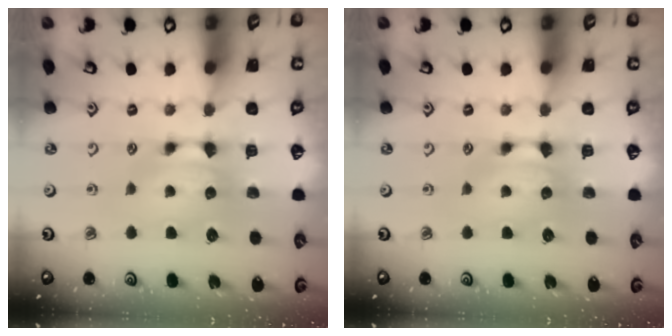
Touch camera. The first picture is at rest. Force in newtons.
{"total": 0.0}